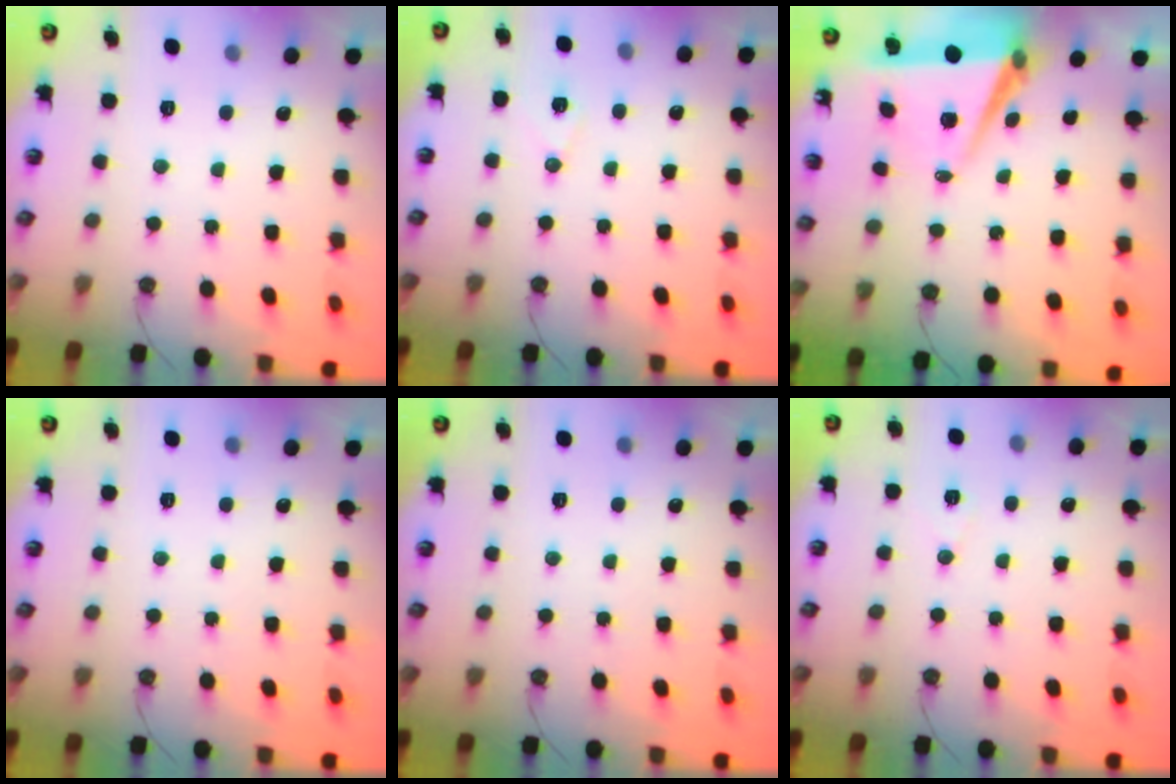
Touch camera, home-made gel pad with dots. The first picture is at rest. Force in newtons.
{"total": 7.2, "press": 6.8, "slide": 2.1}
{"total": 7.1, "press": 6.2, "slide": 3.5}
{"total": 0.0}
{"total": 0.0}
{"total": 5.6, "press": 5.0, "slide": 2.5}